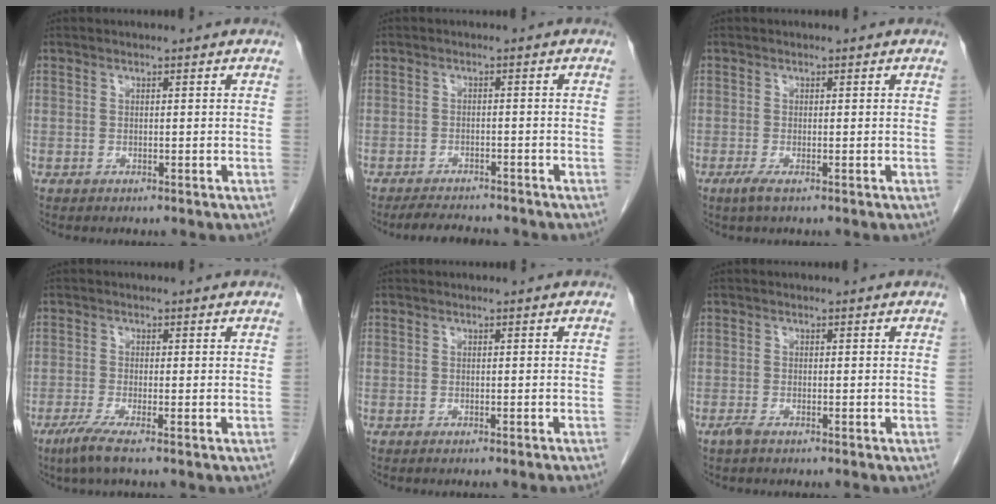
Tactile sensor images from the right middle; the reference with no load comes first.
{"total": 5.2, "force": [-4.8, 1.2, 1.6], "torque": [-0.025, -0.011, -0.075]}
{"total": 1.5, "force": [-0.8, 0.0, 1.3], "torque": [-0.030, -0.006, -0.017]}
{"total": 3.5, "force": [-2.2, -0.2, 2.7], "torque": [-0.062, -0.014, -0.048]}
{"total": 2.0, "force": [-1.7, -0.5, 0.9], "torque": [-0.006, 0.007, -0.023]}
{"total": 1.4, "force": [-1.1, 0.1, 0.8], "torque": [-0.022, -0.003, -0.022]}